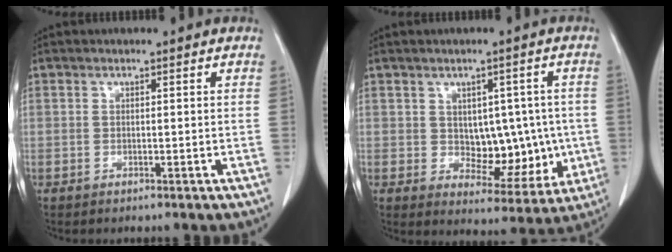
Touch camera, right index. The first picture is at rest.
{"total": 9.0, "force": [0.0, 5.7, 7.0], "torque": [-0.070, 0.013, 0.020]}